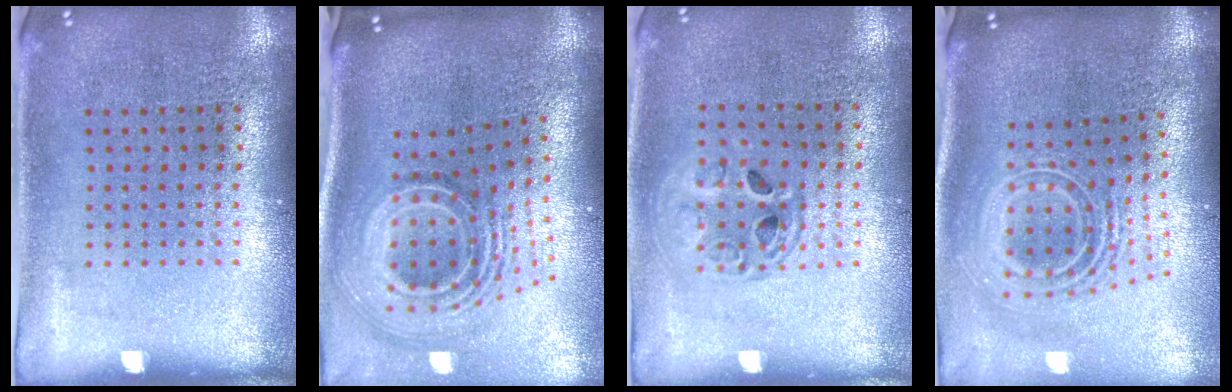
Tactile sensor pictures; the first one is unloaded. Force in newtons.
{"total": 2.9, "press": 1.8, "slide": 2.3}
{"total": 1.5, "press": 1.3, "slide": 0.7}
{"total": 2.7, "press": 1.8, "slide": 1.9}